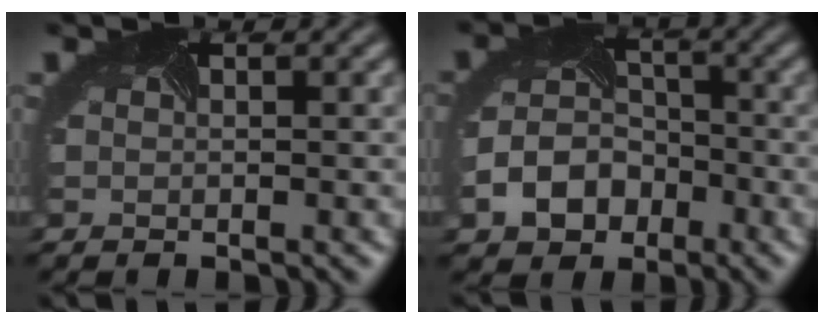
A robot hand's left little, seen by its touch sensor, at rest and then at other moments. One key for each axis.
{"total": 4.7, "fx": -2.3, "fy": 3.7, "fz": 1.7, "tx": -0.042, "ty": -0.003, "tz": -0.047}